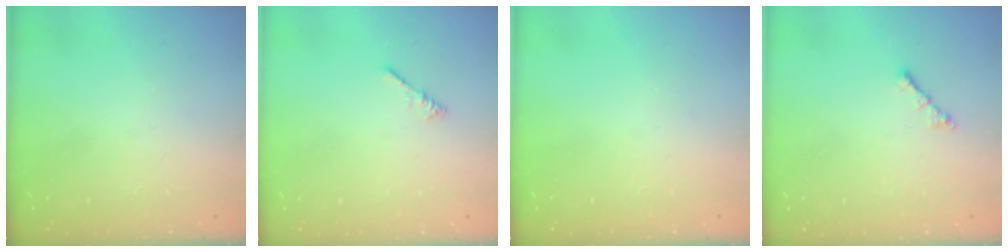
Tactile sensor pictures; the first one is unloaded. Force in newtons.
{"total": 0.0}
{"total": 0.0}
{"total": 1.8, "press": 1.8, "slide": 0.5}